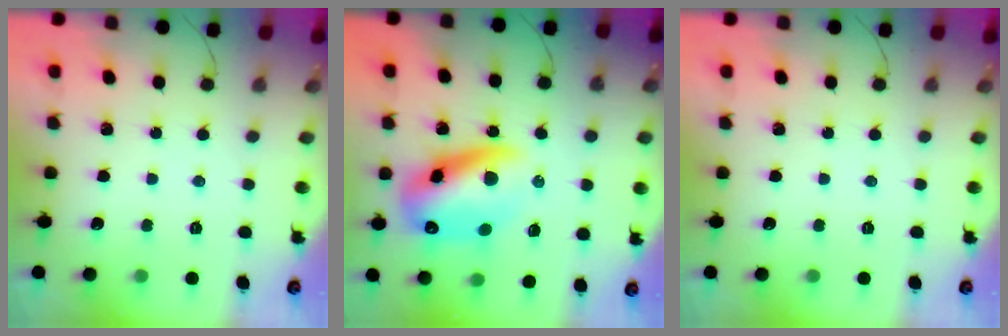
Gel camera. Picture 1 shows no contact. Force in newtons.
{"total": 18.6, "press": 17.9, "slide": 4.8}
{"total": 0.0}